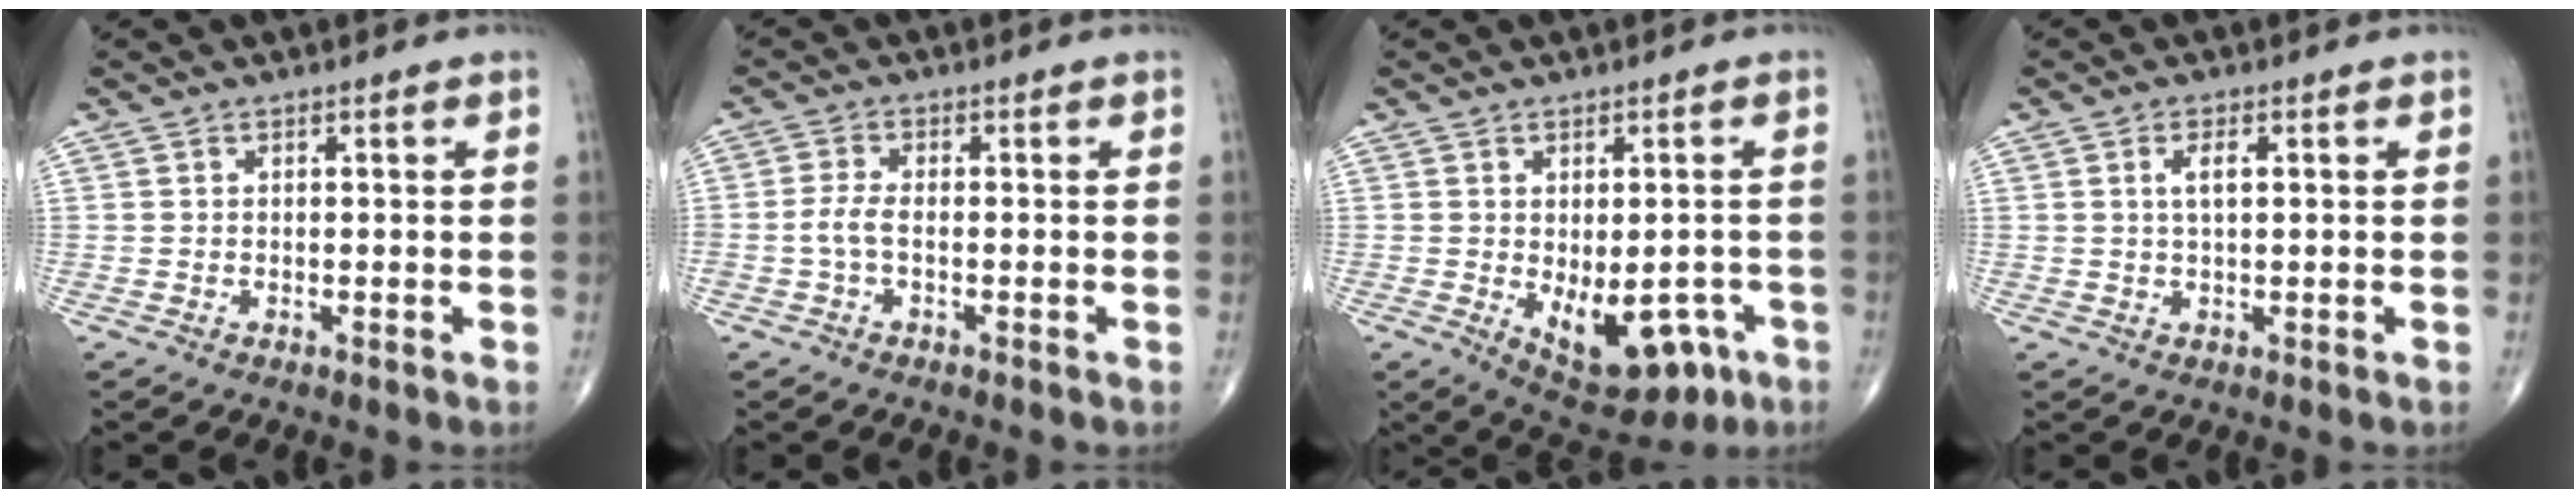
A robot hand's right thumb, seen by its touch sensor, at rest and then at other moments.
{"total": 2.8, "force": [-0.8, 1.1, 2.4], "torque": [-0.058, 0.005, -0.020]}
{"total": 11.9, "force": [-3.7, 6.5, 9.2], "torque": [-0.098, 0.007, -0.034]}
{"total": 2.7, "force": [0.7, 1.0, 2.4], "torque": [-0.045, 0.002, 0.012]}